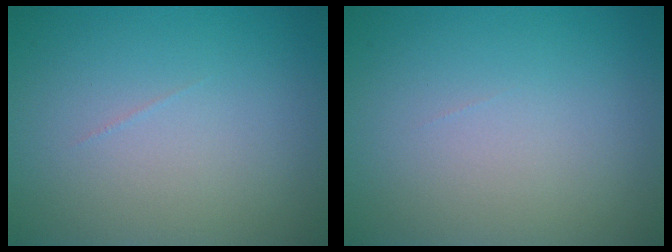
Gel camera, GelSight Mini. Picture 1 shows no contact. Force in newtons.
{"total": 0.0}